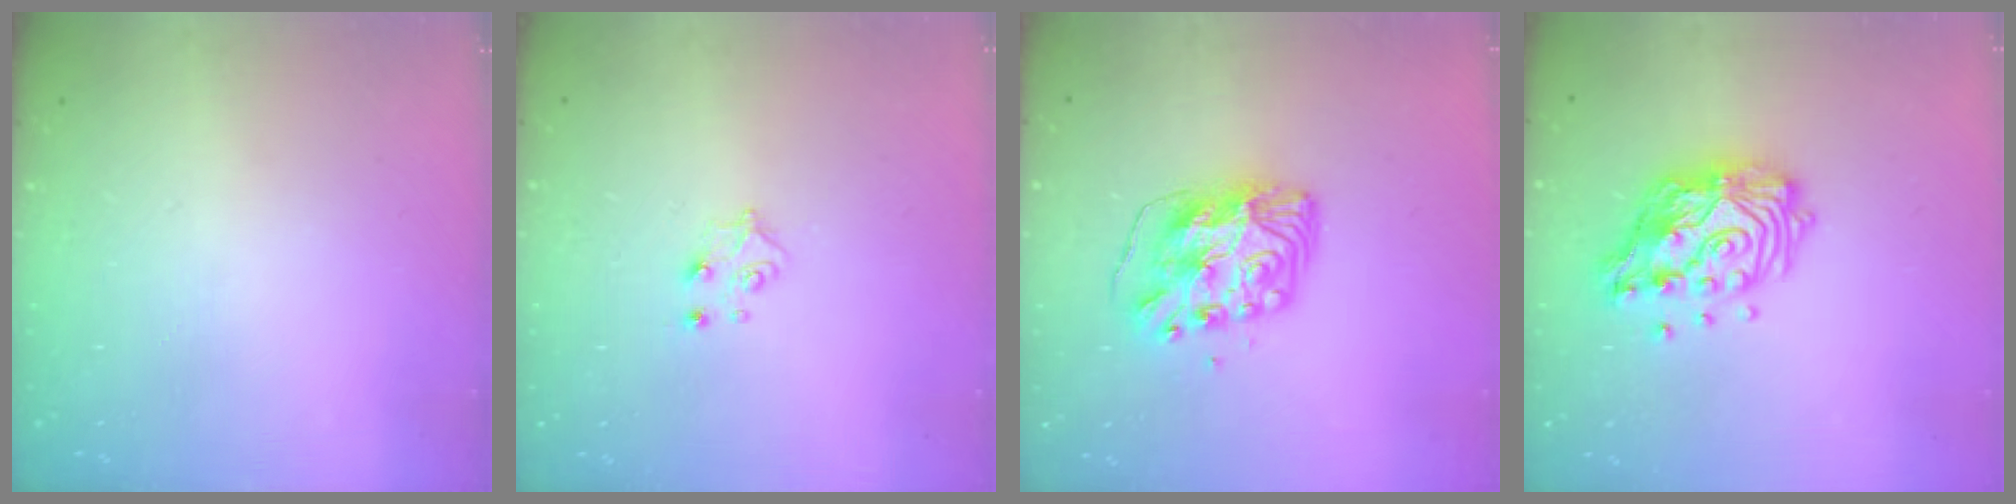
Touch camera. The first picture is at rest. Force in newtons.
{"total": 5.5, "press": 5.5, "slide": 0.5}
{"total": 11.3, "press": 11.3, "slide": 1.1}
{"total": 15.3, "press": 15.2, "slide": 1.2}